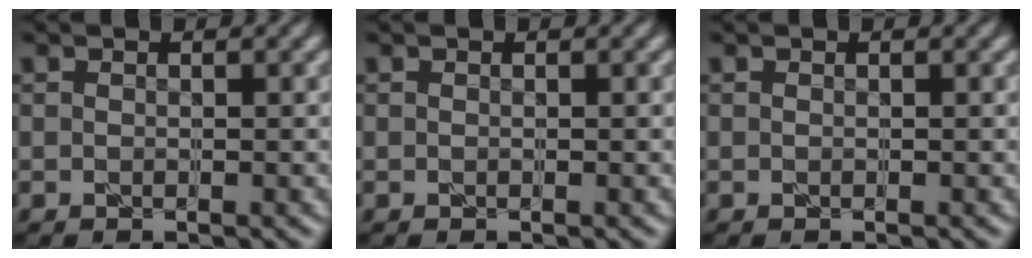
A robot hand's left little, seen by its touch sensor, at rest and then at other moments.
{"total": 0.0}
{"total": 0.0}